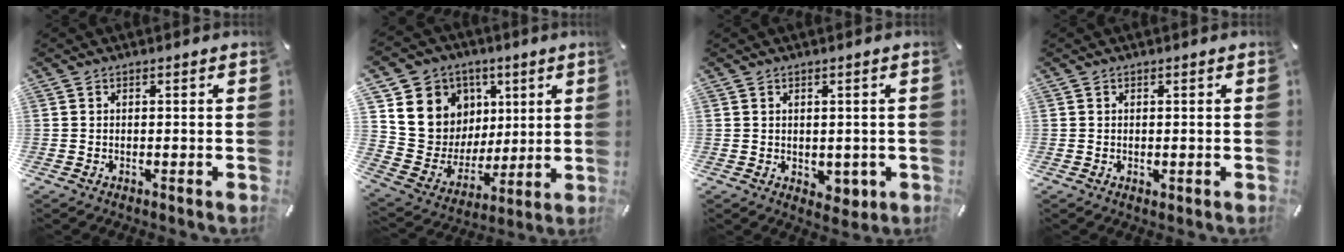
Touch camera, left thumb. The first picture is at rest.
{"total": 13.0, "force": [4.2, 12.2, 1.3], "torque": [-0.013, -0.045, 0.098]}
{"total": 3.1, "force": [-0.4, 2.5, 1.9], "torque": [-0.014, -0.002, -0.006]}
{"total": 0.5, "force": [0.1, 0.5, 0.2], "torque": [-0.003, 0.003, 0.002]}